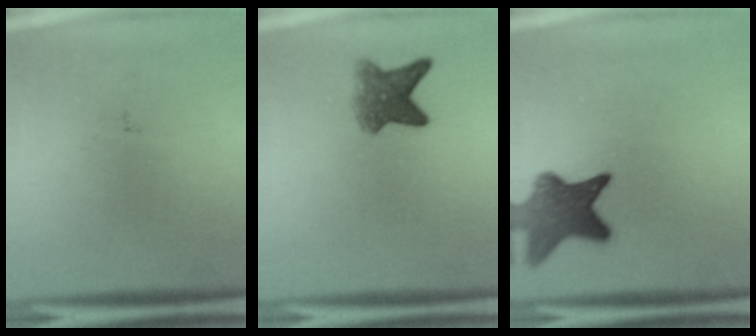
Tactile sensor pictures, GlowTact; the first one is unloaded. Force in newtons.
{"total": 5.2}
{"total": 8.3}